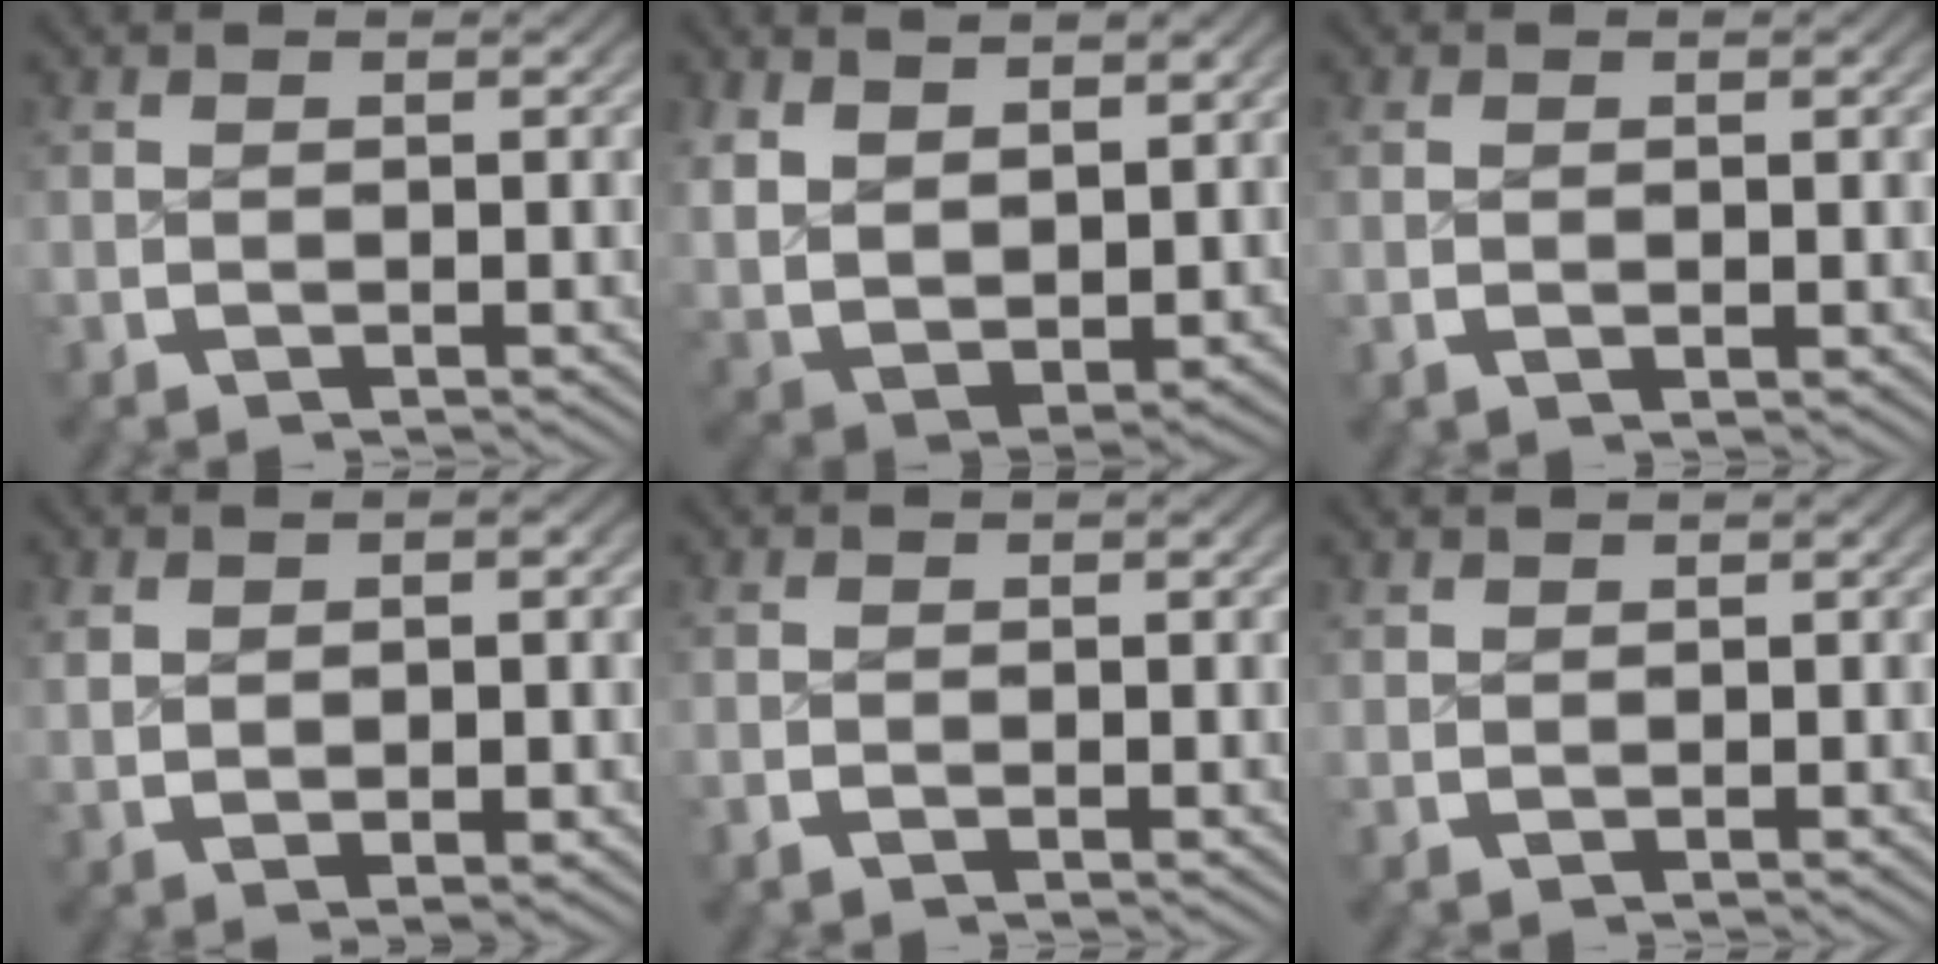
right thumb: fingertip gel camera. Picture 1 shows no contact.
{"total": 10.6, "force": [0.6, 8.1, 6.8], "torque": [-0.178, -0.049, 0.031]}
{"total": 0.8, "force": [0.2, 0.1, 0.8], "torque": [-0.018, -0.003, 0.009]}
{"total": 3.4, "force": [0.9, 1.6, 2.9], "torque": [-0.050, 0.002, 0.026]}
{"total": 0.6, "force": [0.1, 0.2, 0.5], "torque": [-0.014, -0.004, 0.003]}
{"total": 0.9, "force": [0.9, 0.1, -0.1], "torque": [0.007, 0.002, 0.022]}